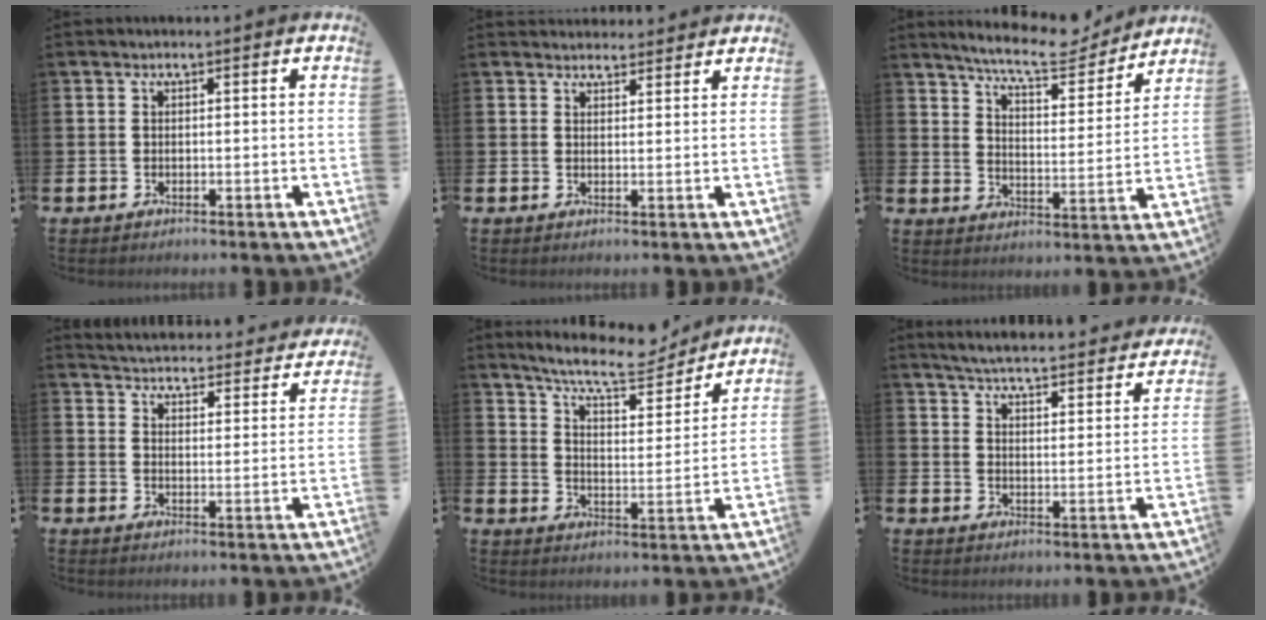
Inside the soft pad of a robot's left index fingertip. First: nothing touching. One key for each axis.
{"total": 2.8, "fx": 2.7, "fy": 0.8, "fz": -0.2, "tx": 0.010, "ty": -0.015, "tz": 0.047}
{"total": 8.7, "fx": 8.0, "fy": 1.5, "fz": 2.9, "tx": -0.075, "ty": -0.050, "tz": 0.139}
{"total": 4.5, "fx": 4.4, "fy": 0.5, "fz": 0.2, "tx": -0.018, "ty": -0.045, "tz": 0.072}
{"total": 9.5, "fx": 8.6, "fy": 1.8, "fz": 3.6, "tx": -0.089, "ty": -0.052, "tz": 0.149}
{"total": 5.5, "fx": 5.4, "fy": 0.3, "fz": 1.0, "tx": -0.035, "ty": -0.046, "tz": 0.089}